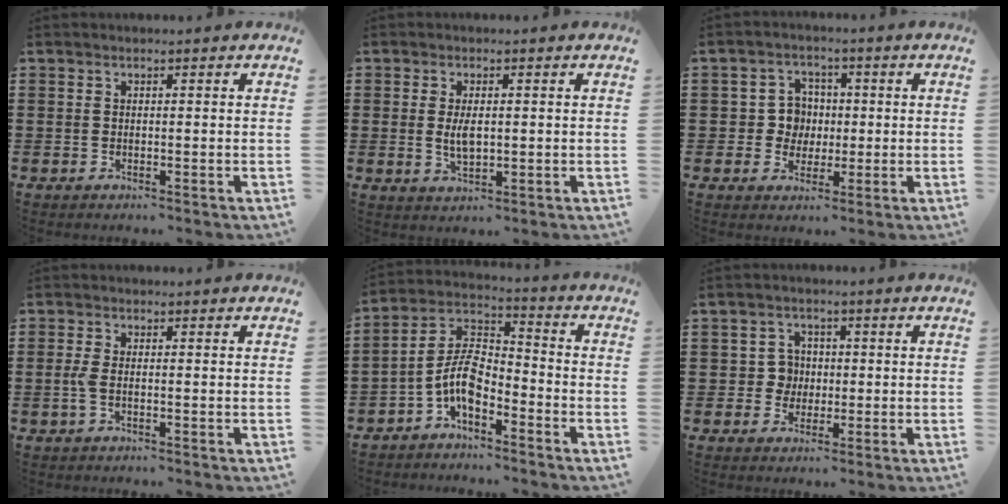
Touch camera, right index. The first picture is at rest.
{"total": 3.6, "force": [0.2, 1.6, 3.2], "torque": [-0.065, 0.005, 0.003]}
{"total": 5.1, "force": [0.0, 4.8, 1.9], "torque": [-0.054, 0.017, -0.002]}
{"total": 2.2, "force": [-0.5, 0.7, 2.1], "torque": [-0.052, -0.005, -0.013]}
{"total": 7.3, "force": [-3.7, 3.4, 5.4], "torque": [-0.140, -0.009, -0.081]}
{"total": 3.8, "force": [-0.2, 3.4, 1.5], "torque": [-0.041, 0.009, -0.008]}